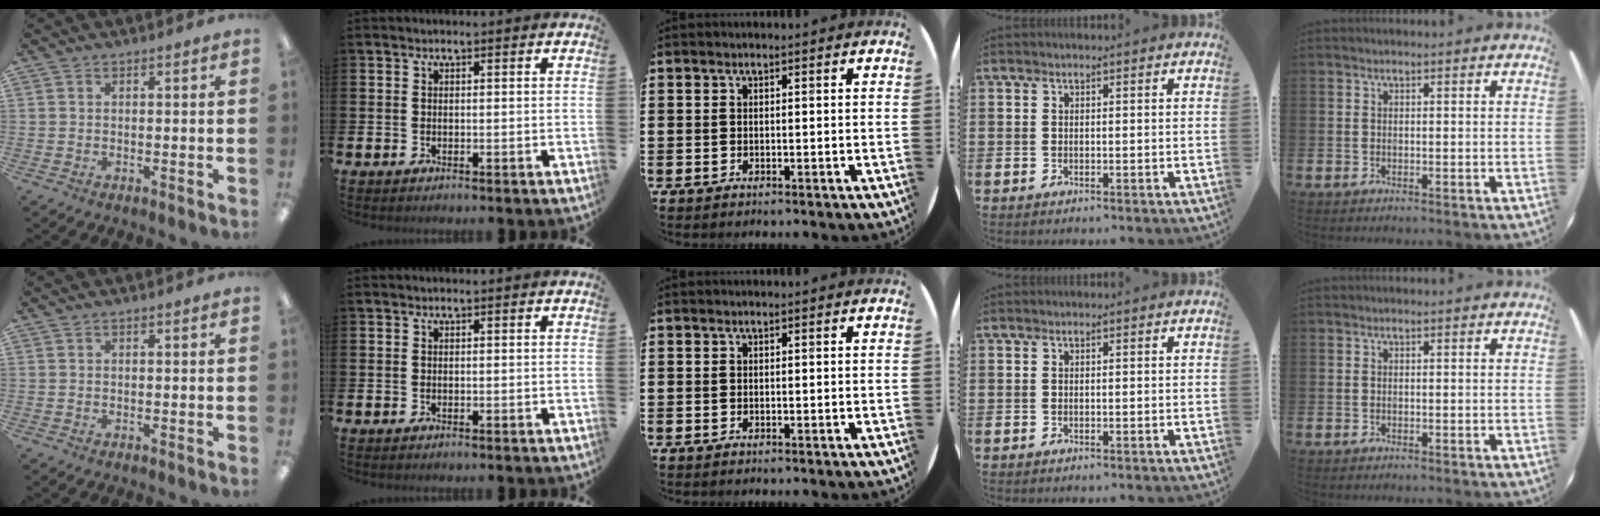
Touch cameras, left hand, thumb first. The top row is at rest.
{}